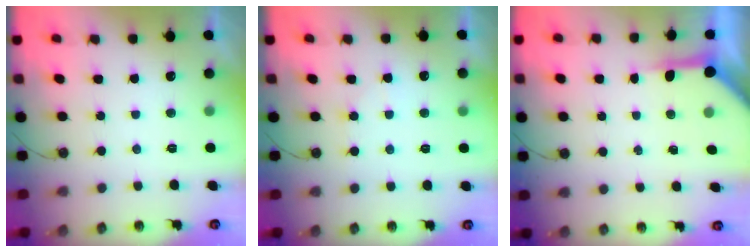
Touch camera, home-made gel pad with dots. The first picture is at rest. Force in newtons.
{"total": 3.0, "press": 3.0, "slide": 0.6}
{"total": 7.0, "press": 7.0, "slide": 0.6}